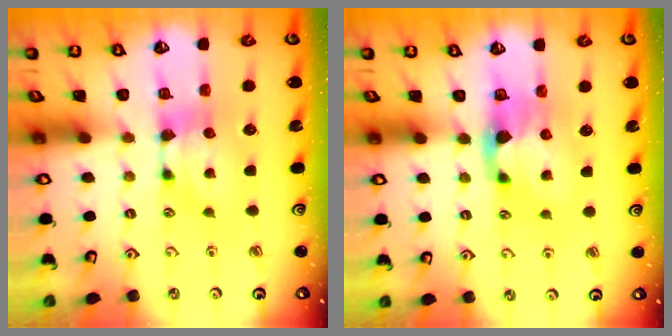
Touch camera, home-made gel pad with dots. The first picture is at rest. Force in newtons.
{"total": 2.3, "press": 1.9, "slide": 1.2}